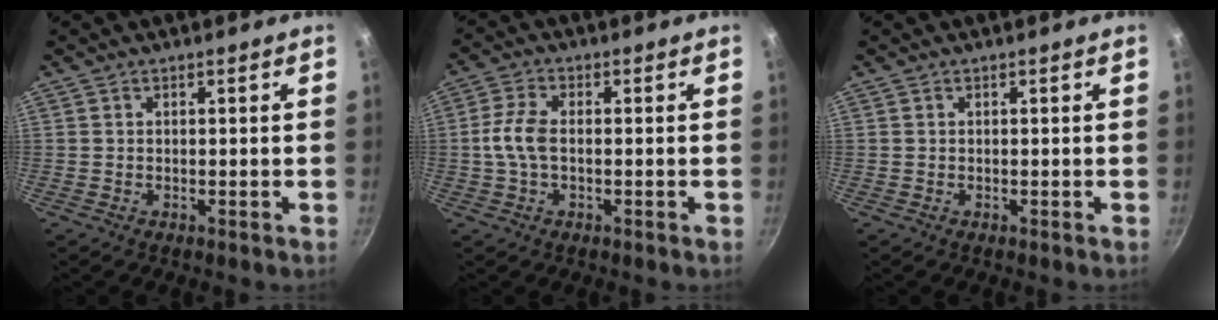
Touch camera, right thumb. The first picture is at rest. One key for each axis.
{"total": 5.7, "fx": -0.4, "fy": 3.1, "fz": 4.8, "tx": -0.105, "ty": 0.016, "tz": -0.013}
{"total": 0.0}